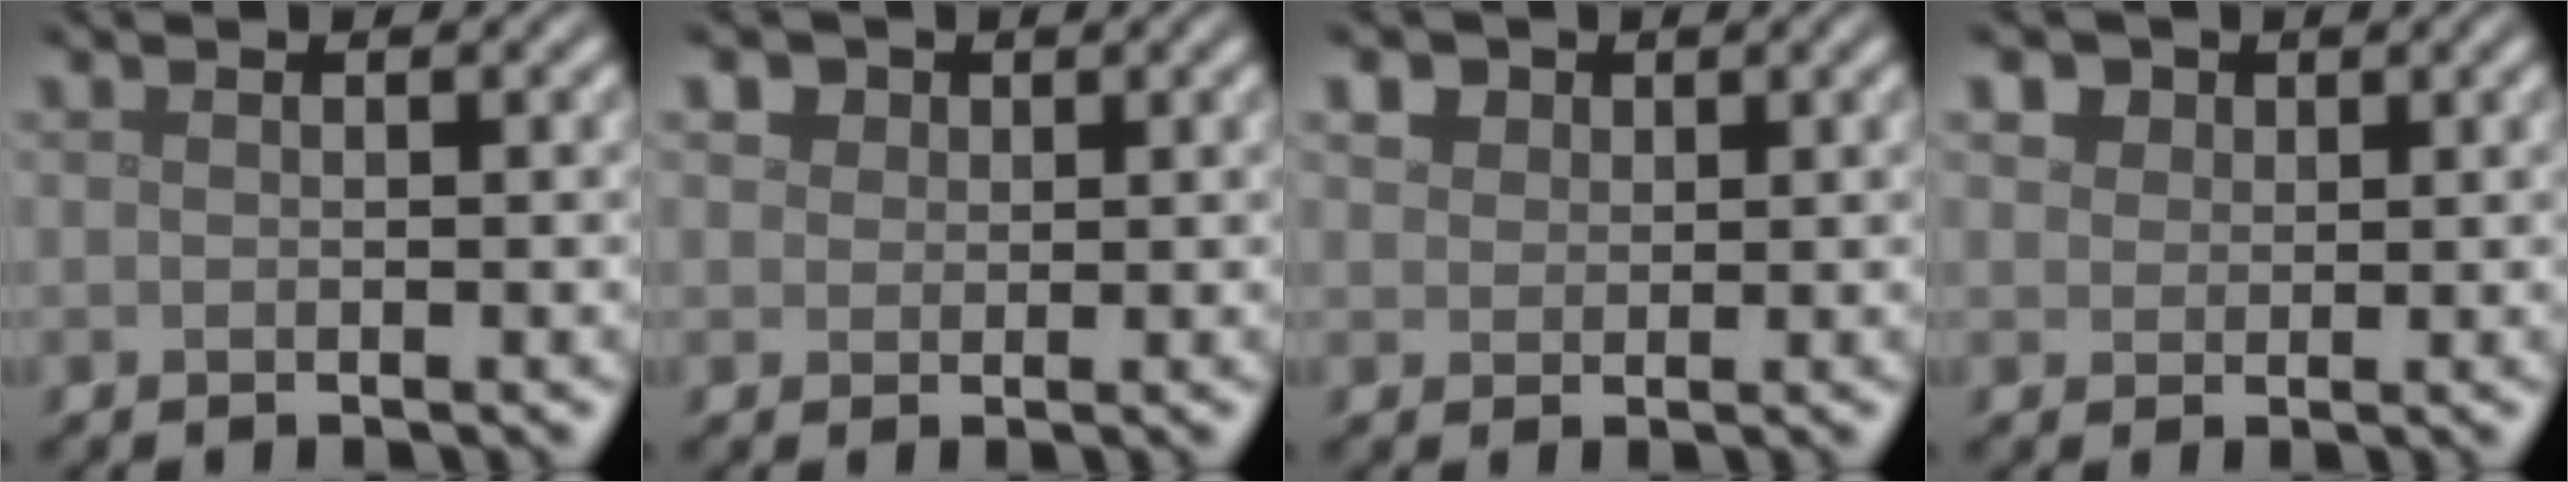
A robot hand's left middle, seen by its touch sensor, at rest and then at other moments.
{"total": 3.1, "force": [1.8, 2.2, 1.3], "torque": [-0.036, 0.005, 0.024]}
{"total": 3.0, "force": [1.9, 2.0, 1.2], "torque": [-0.034, 0.005, 0.028]}
{"total": 4.0, "force": [2.3, 2.7, 1.7], "torque": [-0.048, 0.006, 0.035]}